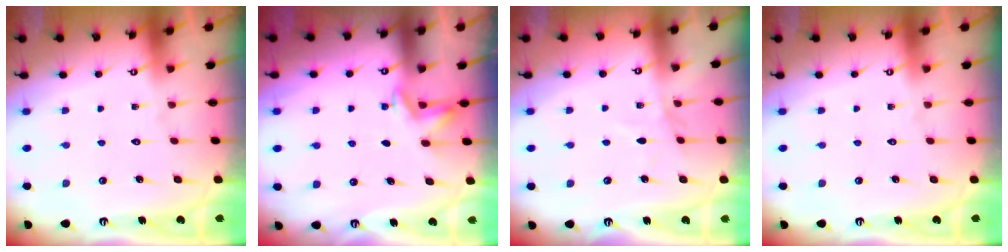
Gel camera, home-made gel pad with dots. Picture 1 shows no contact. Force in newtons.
{"total": 3.3, "press": 3.0, "slide": 1.5}
{"total": 3.7, "press": 3.7, "slide": 0.4}
{"total": 0.0}